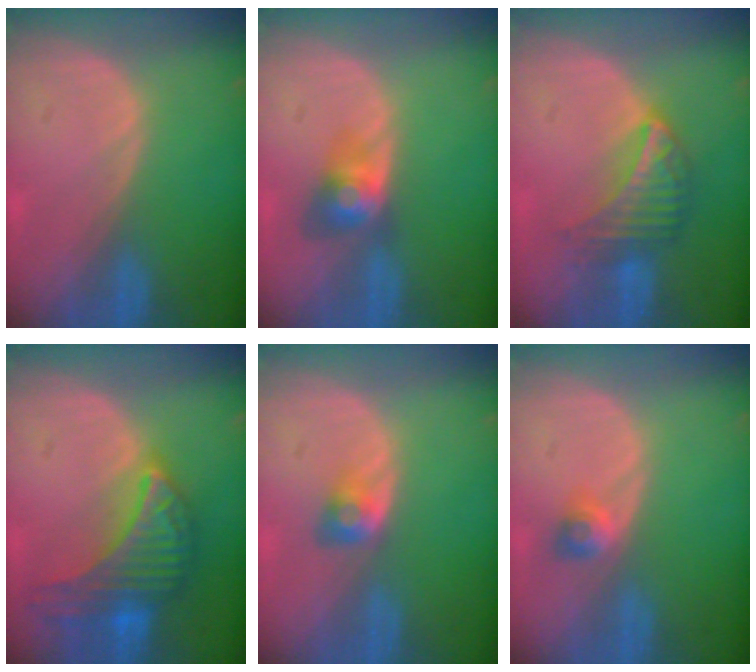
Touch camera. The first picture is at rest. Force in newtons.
{"total": 4.0, "press": 4.0, "slide": 0.2}
{"total": 6.3, "press": 6.0, "slide": 2.1}
{"total": 9.6, "press": 9.6, "slide": 0.6}
{"total": 2.9, "press": 2.5, "slide": 1.4}
{"total": 2.5, "press": 2.2, "slide": 1.3}